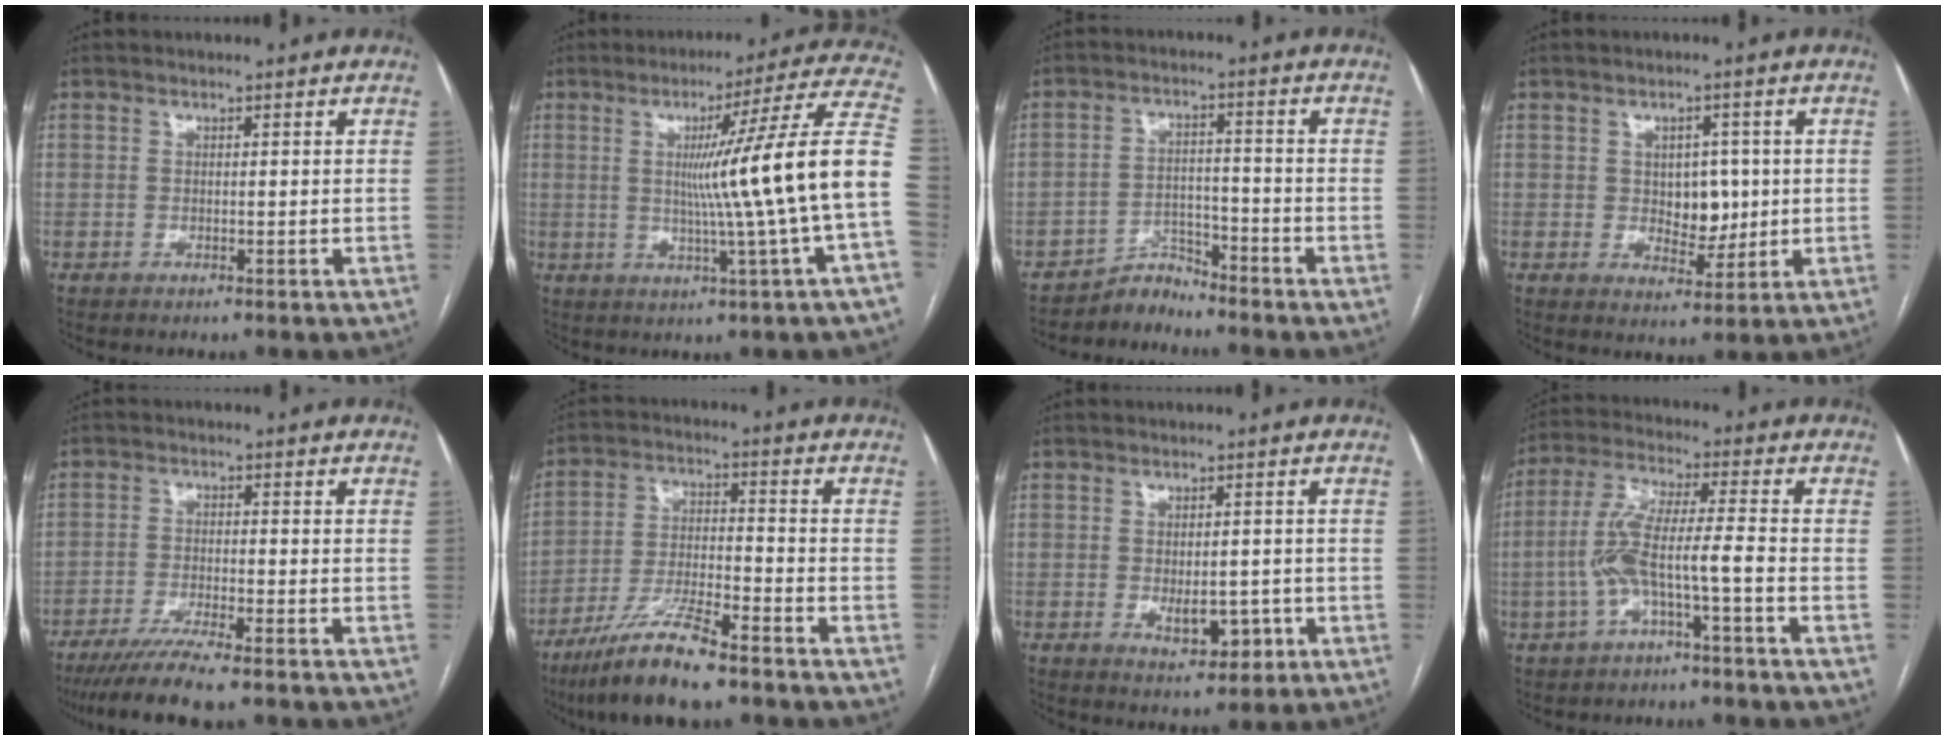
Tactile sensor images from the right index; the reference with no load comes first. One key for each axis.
{"total": 16.8, "fx": -0.6, "fy": -3.4, "fz": 16.4, "tx": -0.215, "ty": 0.000, "tz": -0.016}
{"total": 3.9, "fx": -3.8, "fy": 0.4, "fz": -1.0, "tx": 0.025, "ty": 0.003, "tz": -0.066}
{"total": 5.1, "fx": 0.4, "fy": 3.4, "fz": 3.8, "tx": -0.046, "ty": 0.005, "tz": 0.015}
{"total": 7.8, "fx": -6.4, "fy": -0.4, "fz": 4.6, "tx": -0.074, "ty": -0.022, "tz": -0.107}
{"total": 11.5, "fx": -8.7, "fy": 1.0, "fz": 7.5, "tx": -0.148, "ty": -0.025, "tz": -0.159}
{"total": 5.3, "fx": -1.4, "fy": 2.7, "fz": 4.4, "tx": -0.059, "ty": -0.002, "tz": -0.008}
{"total": 8.5, "fx": -2.9, "fy": 0.5, "fz": 7.9, "tx": -0.169, "ty": 0.023, "tz": -0.057}